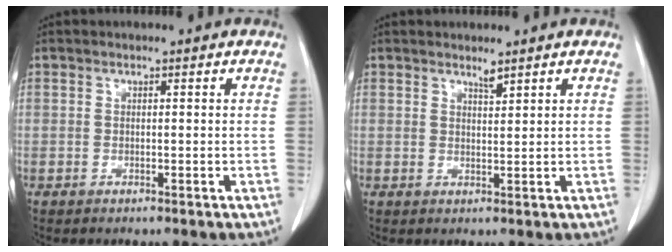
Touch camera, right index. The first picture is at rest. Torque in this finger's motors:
{"motor_torque": [0.09, -0.04, 0.00, 0.01]}